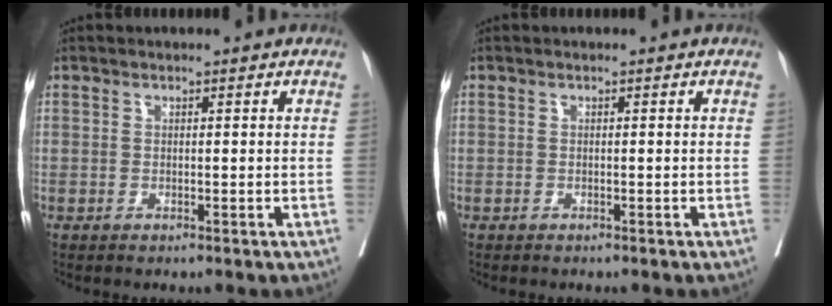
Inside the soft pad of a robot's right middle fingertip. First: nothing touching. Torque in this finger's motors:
{"motor_torque": [0.34, -0.46, 0.00, 0.00]}